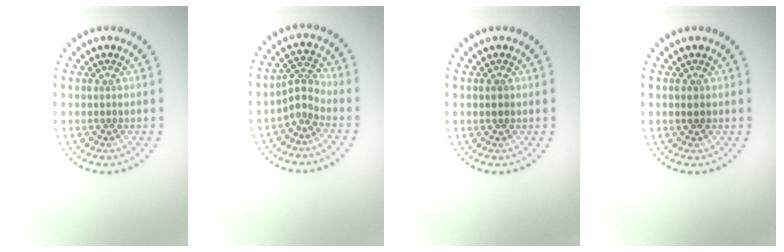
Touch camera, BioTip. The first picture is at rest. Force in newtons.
{"total": 2.2, "press": 1.4, "slide": 1.7}
{"total": 0.8, "press": 0.8, "slide": 0.1}
{"total": 0.8, "press": 0.8, "slide": 0.3}